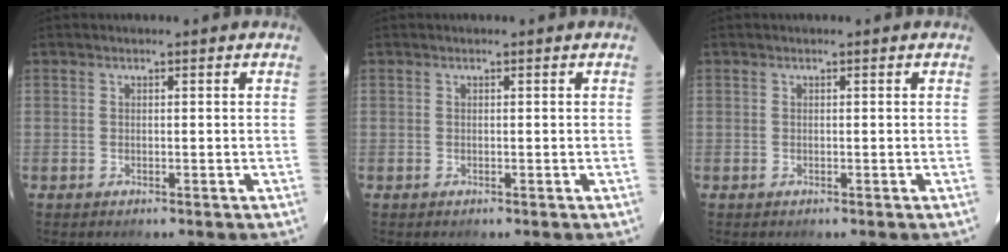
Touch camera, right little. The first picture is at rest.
{"total": 0.0}
{"total": 0.0}